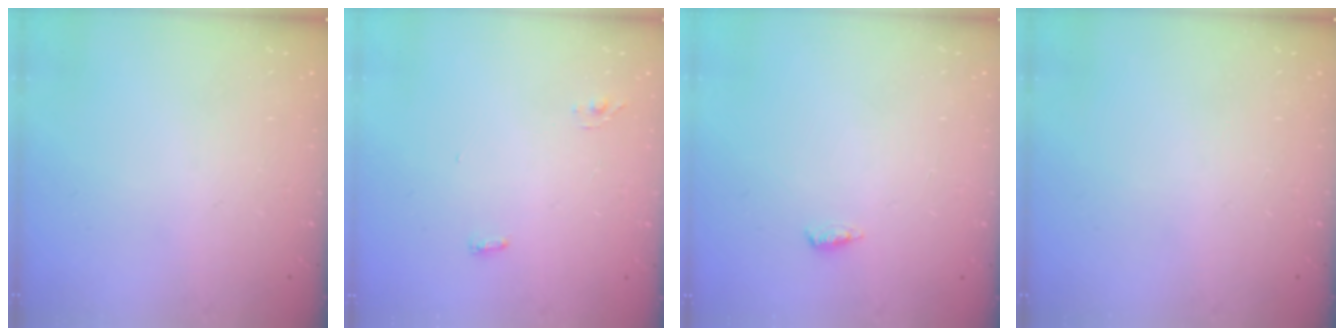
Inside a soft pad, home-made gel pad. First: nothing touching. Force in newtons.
{"total": 3.6, "press": 3.2, "slide": 1.6}
{"total": 3.4, "press": 3.0, "slide": 1.7}
{"total": 0.0}